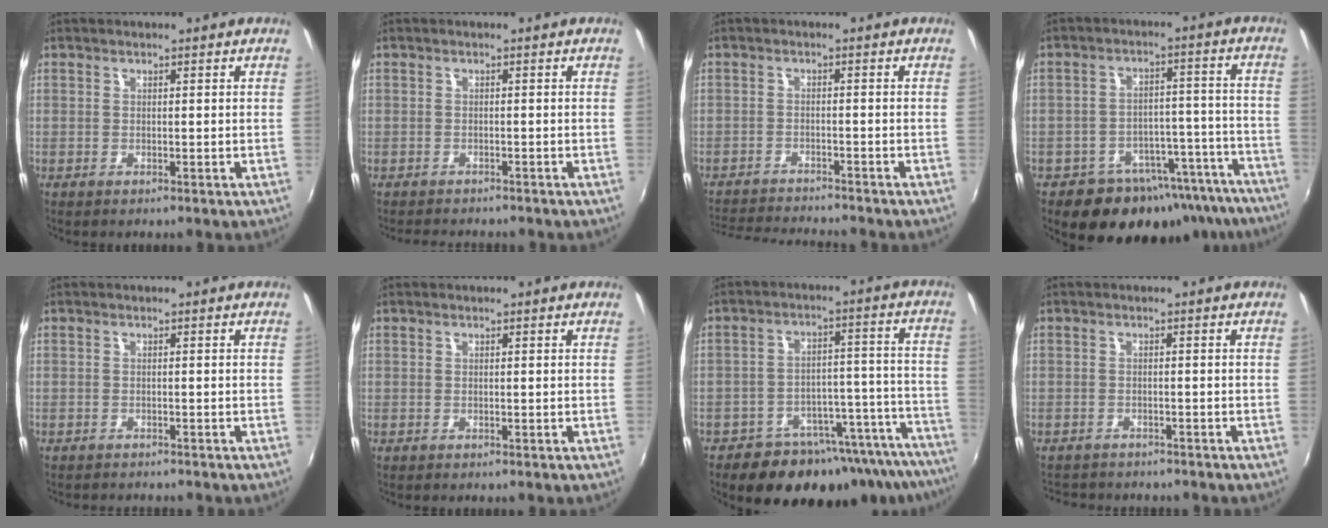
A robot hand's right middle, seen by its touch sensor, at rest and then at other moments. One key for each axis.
{"total": 2.9, "fx": -2.7, "fy": 0.9, "fz": 0.5, "tx": -0.021, "ty": -0.005, "tz": -0.047}
{"total": 9.4, "fx": -9.0, "fy": 0.6, "fz": 2.7, "tx": -0.075, "ty": -0.010, "tz": -0.147}
{"total": 18.3, "fx": -14.2, "fy": 9.6, "fz": 6.4, "tx": -0.099, "ty": 0.040, "tz": -0.166}
{"total": 2.3, "fx": -2.2, "fy": 0.4, "fz": 0.5, "tx": -0.017, "ty": -0.012, "tz": -0.035}
{"total": 0.0}
{"total": 19.5, "fx": -16.7, "fy": 7.1, "fz": 7.1, "tx": -0.096, "ty": 0.022, "tz": -0.216}
{"total": 5.8, "fx": -5.3, "fy": 1.9, "fz": 1.4, "tx": -0.038, "ty": -0.011, "tz": -0.081}